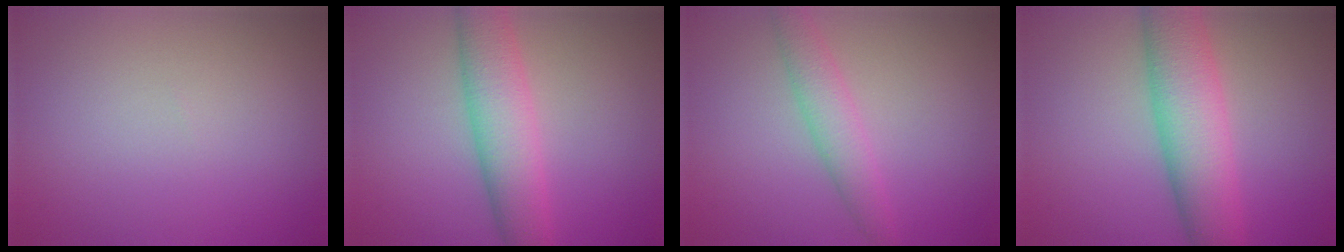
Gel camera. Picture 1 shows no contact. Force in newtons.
{"total": 5.4, "press": 5.4, "slide": 0.4}
{"total": 2.7, "press": 2.7, "slide": 0.1}
{"total": 7.1, "press": 7.1, "slide": 0.2}